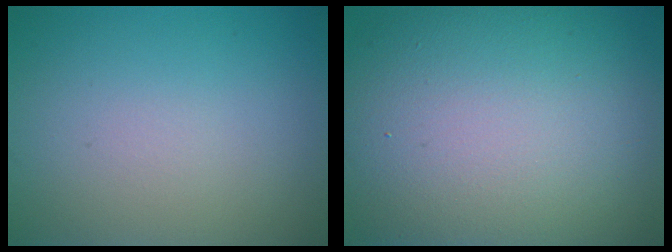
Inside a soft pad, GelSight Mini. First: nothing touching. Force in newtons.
{"total": 15.9, "press": 15.9, "slide": 1.3}